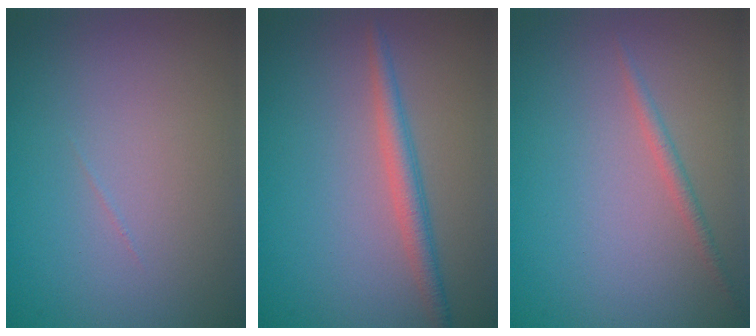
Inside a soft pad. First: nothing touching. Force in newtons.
{"total": 2.3, "press": 2.3, "slide": 0.1}
{"total": 1.1, "press": 1.1, "slide": 0.0}